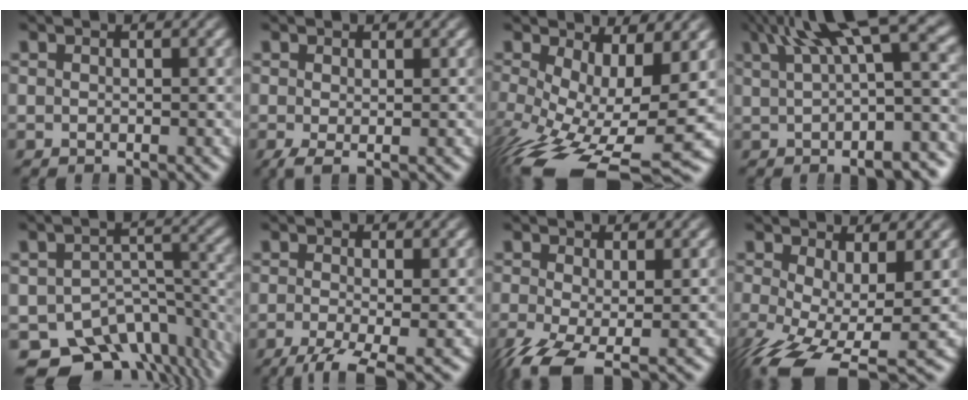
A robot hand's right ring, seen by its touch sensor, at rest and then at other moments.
{"total": 1.1, "force": [-0.4, 0.0, 1.0], "torque": [-0.020, -0.015, 0.000]}
{"total": 10.7, "force": [-4.3, 5.2, 8.3], "torque": [-0.160, -0.072, -0.027]}
{"total": 7.8, "force": [1.7, 2.2, 7.3], "torque": [-0.087, 0.019, 0.028]}
{"total": 13.5, "force": [-9.4, 7.8, 5.8], "torque": [-0.071, -0.035, -0.137]}
{"total": 4.5, "force": [-3.0, 1.7, 3.0], "torque": [-0.057, -0.025, -0.038]}
{"total": 4.2, "force": [-2.5, 1.8, 2.9], "torque": [-0.077, -0.042, -0.021]}
{"total": 6.7, "force": [-4.0, 3.0, 4.4], "torque": [-0.104, -0.062, -0.034]}